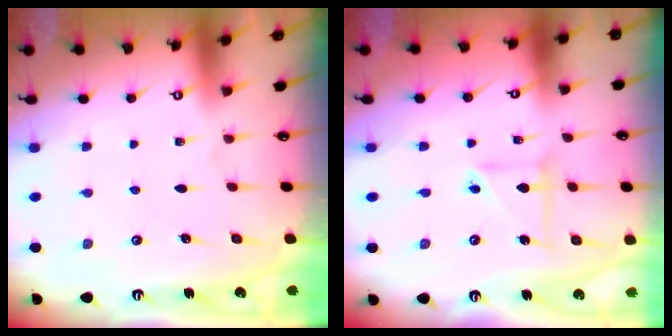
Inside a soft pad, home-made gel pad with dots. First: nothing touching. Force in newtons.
{"total": 5.1, "press": 5.0, "slide": 0.5}